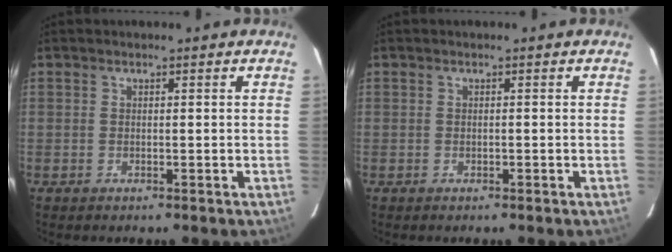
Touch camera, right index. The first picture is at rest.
{"total": 0.0}